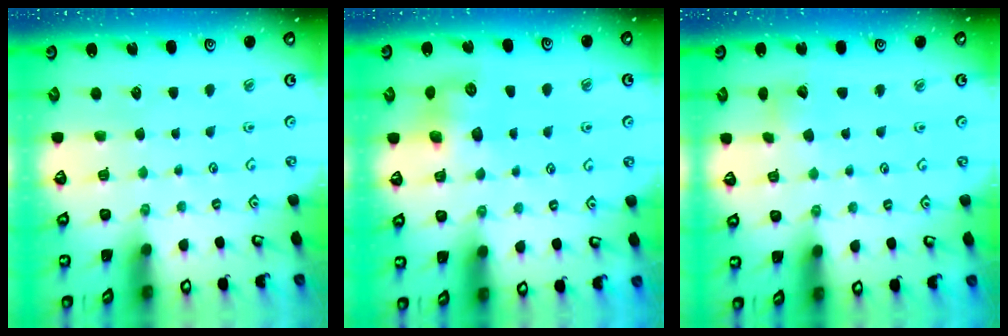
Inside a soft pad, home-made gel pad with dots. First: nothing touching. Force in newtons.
{"total": 8.0, "press": 8.0, "slide": 0.5}
{"total": 6.5, "press": 6.5, "slide": 0.5}